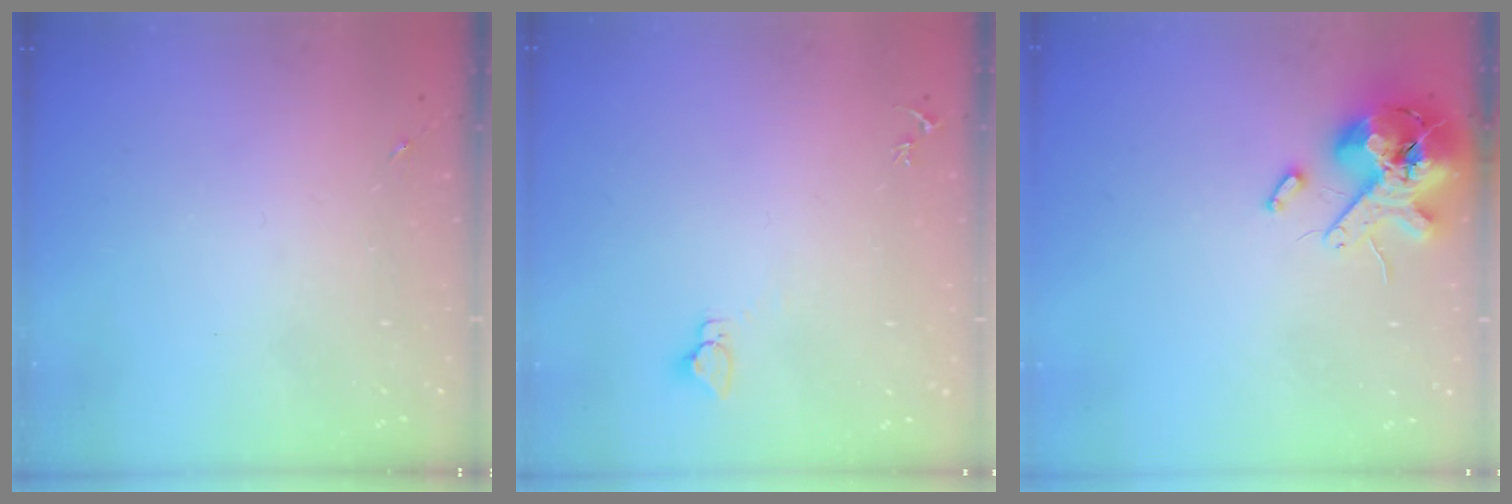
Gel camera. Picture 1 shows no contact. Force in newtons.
{"total": 2.8, "press": 2.8, "slide": 0.2}
{"total": 13.6, "press": 13.5, "slide": 2.2}